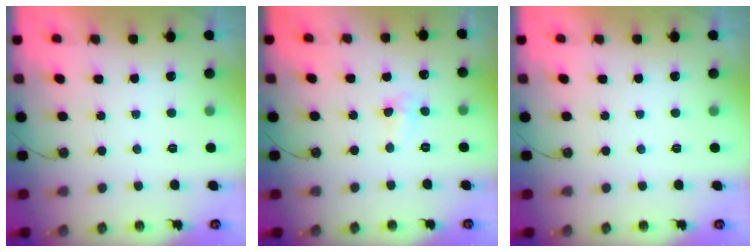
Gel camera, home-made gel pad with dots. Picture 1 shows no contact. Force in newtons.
{"total": 4.5, "press": 2.7, "slide": 3.6}
{"total": 0.0}